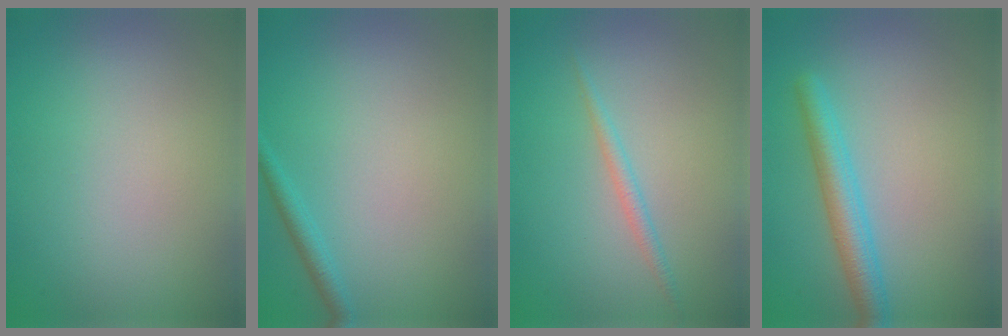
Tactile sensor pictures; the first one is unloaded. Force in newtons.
{"total": 1.3, "press": 1.3, "slide": 0.1}
{"total": 1.2, "press": 1.2, "slide": 0.1}
{"total": 3.3, "press": 3.3, "slide": 0.1}